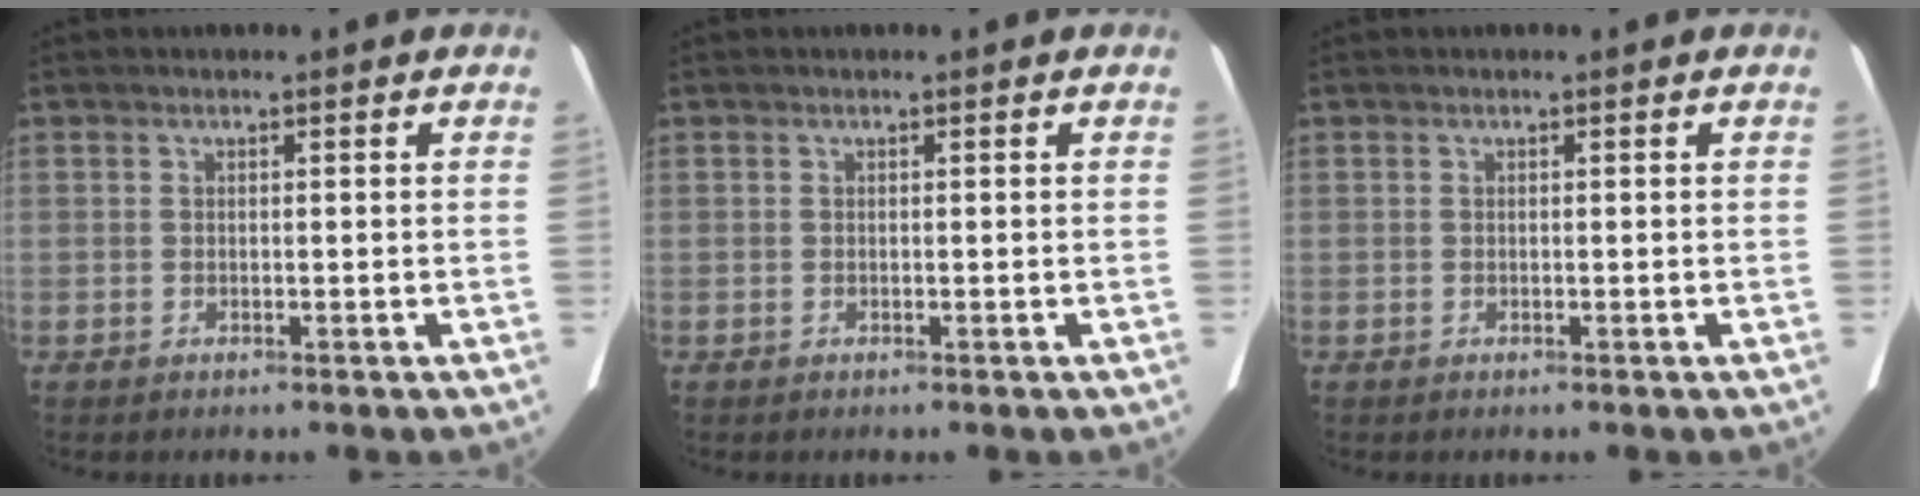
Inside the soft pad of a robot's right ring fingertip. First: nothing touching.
{"total": 0.0}
{"total": 0.0}